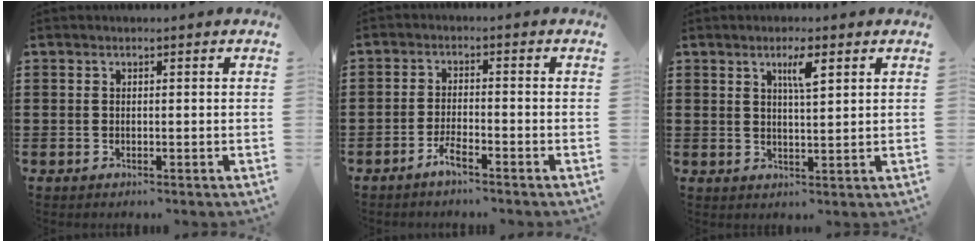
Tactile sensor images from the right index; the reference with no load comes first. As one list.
[{"total": 2.8, "force": [-2.2, 0.2, 1.7], "torque": [-0.038, 0.001, -0.043]}, {"total": 3.6, "force": [1.9, 0.6, 3.0], "torque": [-0.057, 0.002, 0.029]}]